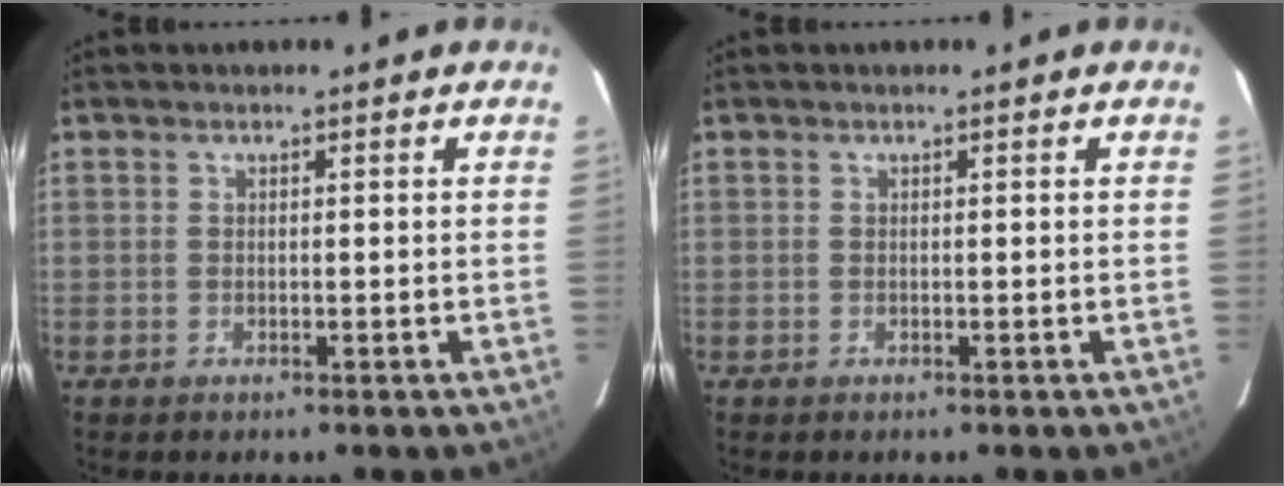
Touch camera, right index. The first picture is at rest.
{"total": 0.0}